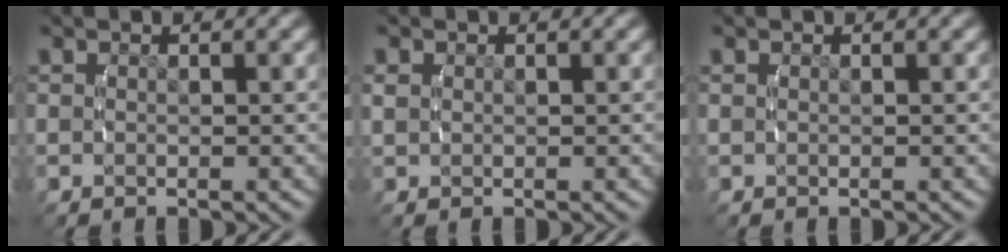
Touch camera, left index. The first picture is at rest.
{"total": 0.6, "force": [0.3, 0.4, 0.4], "torque": [-0.011, -0.004, 0.015]}
{"total": 0.0}